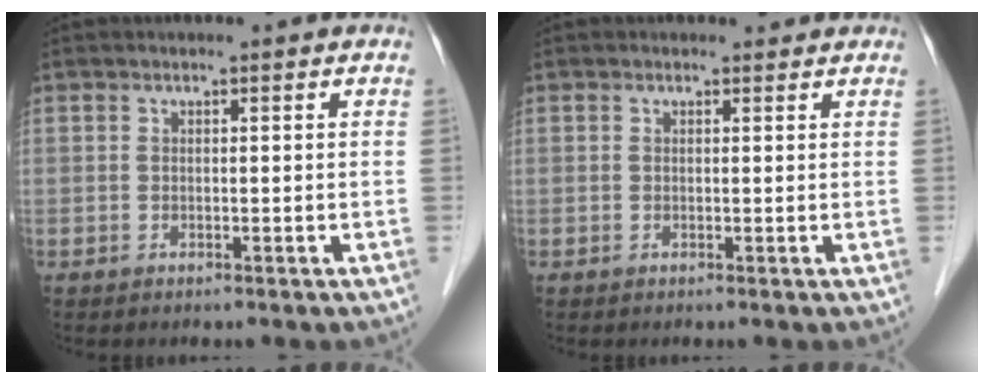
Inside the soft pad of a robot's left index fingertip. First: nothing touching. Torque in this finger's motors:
{"motor_torque": [1.12, -1.02, 0.04, -0.02]}